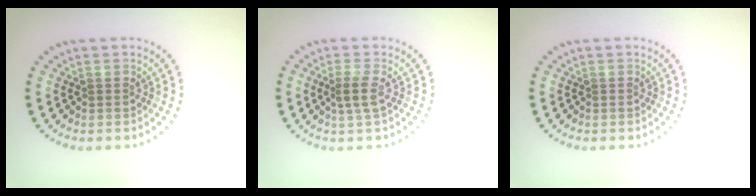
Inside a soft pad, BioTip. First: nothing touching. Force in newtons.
{"total": 1.9, "press": 1.5, "slide": 1.1}
{"total": 0.0}